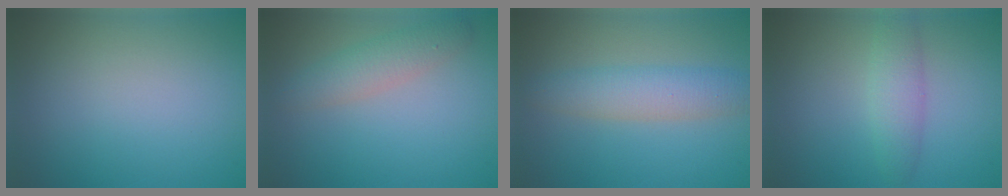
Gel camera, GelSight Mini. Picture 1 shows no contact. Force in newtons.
{"total": 2.8, "press": 2.8, "slide": 0.1}
{"total": 4.0, "press": 4.0, "slide": 0.0}
{"total": 2.7, "press": 2.7, "slide": 0.1}